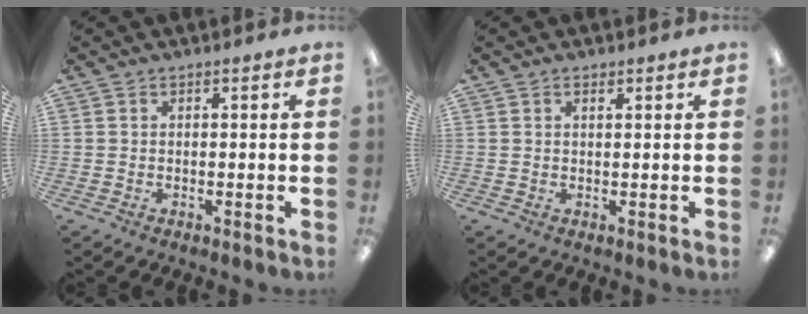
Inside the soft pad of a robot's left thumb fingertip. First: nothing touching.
{"total": 0.9, "force": [0.7, 0.4, 0.5], "torque": [-0.003, -0.003, 0.011]}